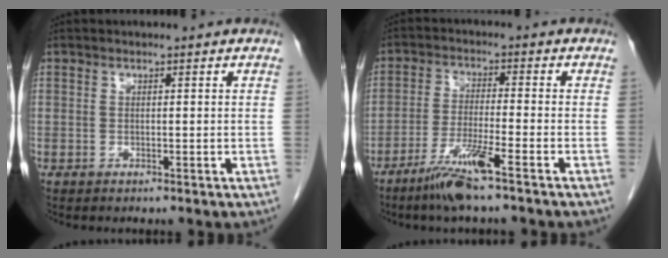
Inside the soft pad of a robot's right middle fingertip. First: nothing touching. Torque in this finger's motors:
{"motor_torque": [0.75, -0.92, 0.12, 0.05]}